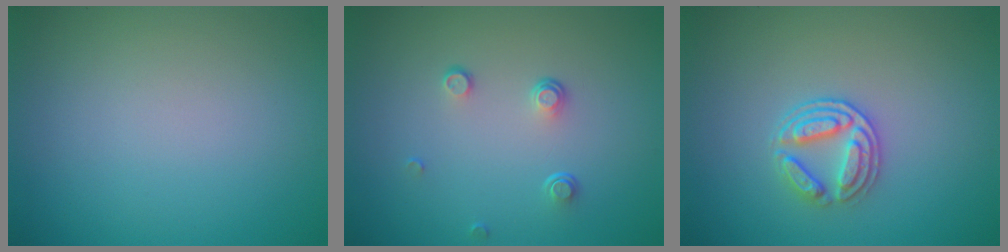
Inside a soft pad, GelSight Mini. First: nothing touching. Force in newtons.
{"total": 1.4, "press": 0.8, "slide": 1.2}
{"total": 3.0, "press": 2.7, "slide": 1.2}